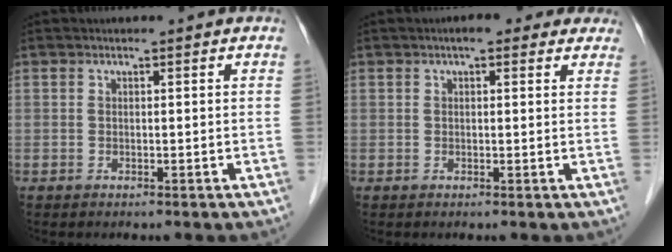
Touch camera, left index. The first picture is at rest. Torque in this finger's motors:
{"motor_torque": [0.52, -0.67, 0.22, 0.02]}